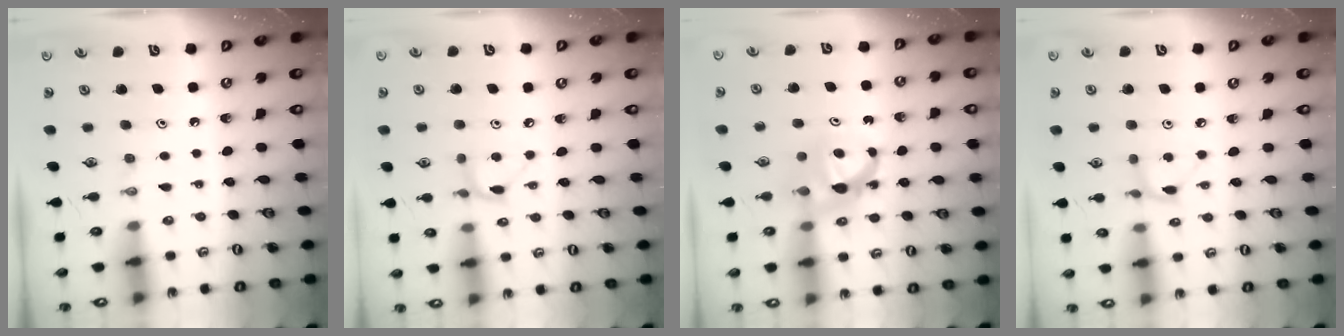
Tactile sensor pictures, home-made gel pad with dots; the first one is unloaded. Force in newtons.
{"total": 5.2, "press": 5.2, "slide": 0.6}
{"total": 7.1, "press": 7.1, "slide": 0.3}
{"total": 3.9, "press": 3.8, "slide": 0.6}